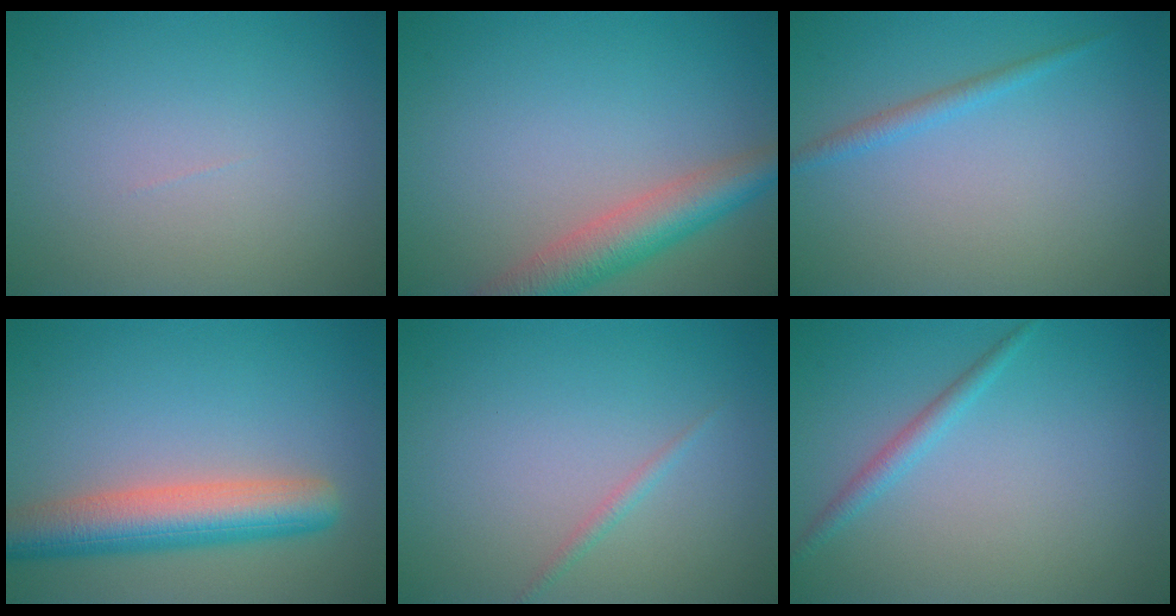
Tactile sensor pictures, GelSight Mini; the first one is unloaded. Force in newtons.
{"total": 5.1, "press": 5.1, "slide": 0.3}
{"total": 1.3, "press": 1.3, "slide": 0.1}
{"total": 6.6, "press": 6.6, "slide": 0.3}
{"total": 0.8, "press": 0.8, "slide": 0.1}
{"total": 1.6, "press": 1.6, "slide": 0.1}